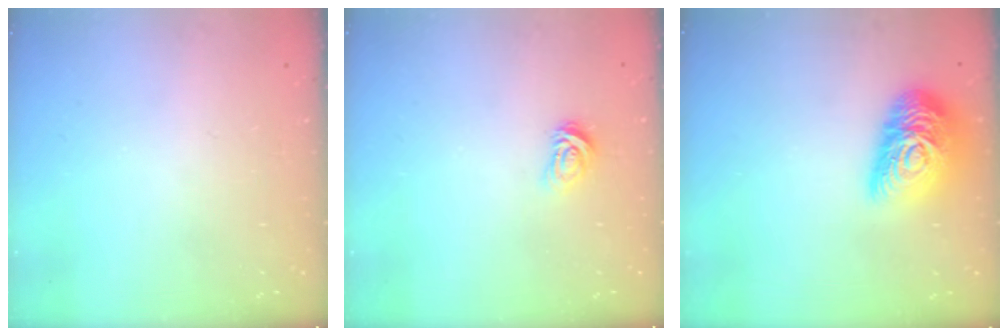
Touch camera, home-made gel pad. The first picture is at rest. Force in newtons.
{"total": 2.9, "press": 2.8, "slide": 0.4}
{"total": 17.3, "press": 17.3, "slide": 1.1}